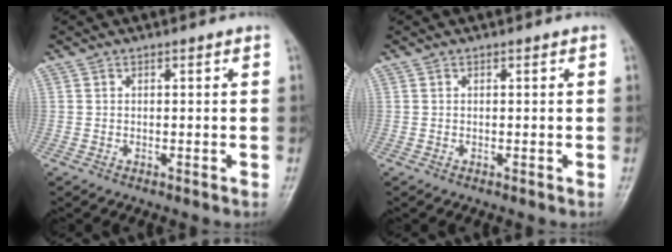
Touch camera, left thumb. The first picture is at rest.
{"total": 0.0}